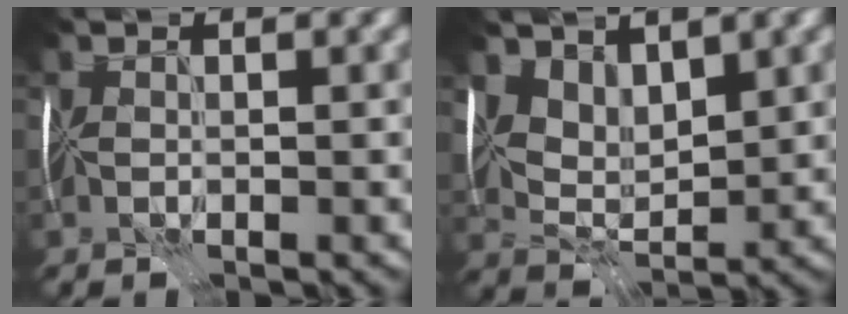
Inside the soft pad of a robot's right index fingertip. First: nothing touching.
{"total": 4.2, "force": [3.0, 2.4, 1.7], "torque": [-0.041, -0.009, 0.057]}